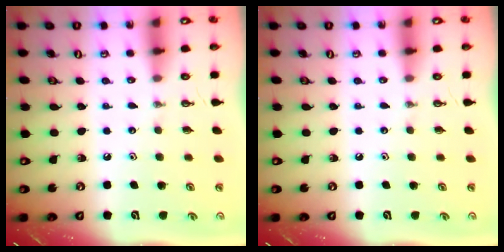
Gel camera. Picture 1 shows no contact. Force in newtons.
{"total": 0.0}